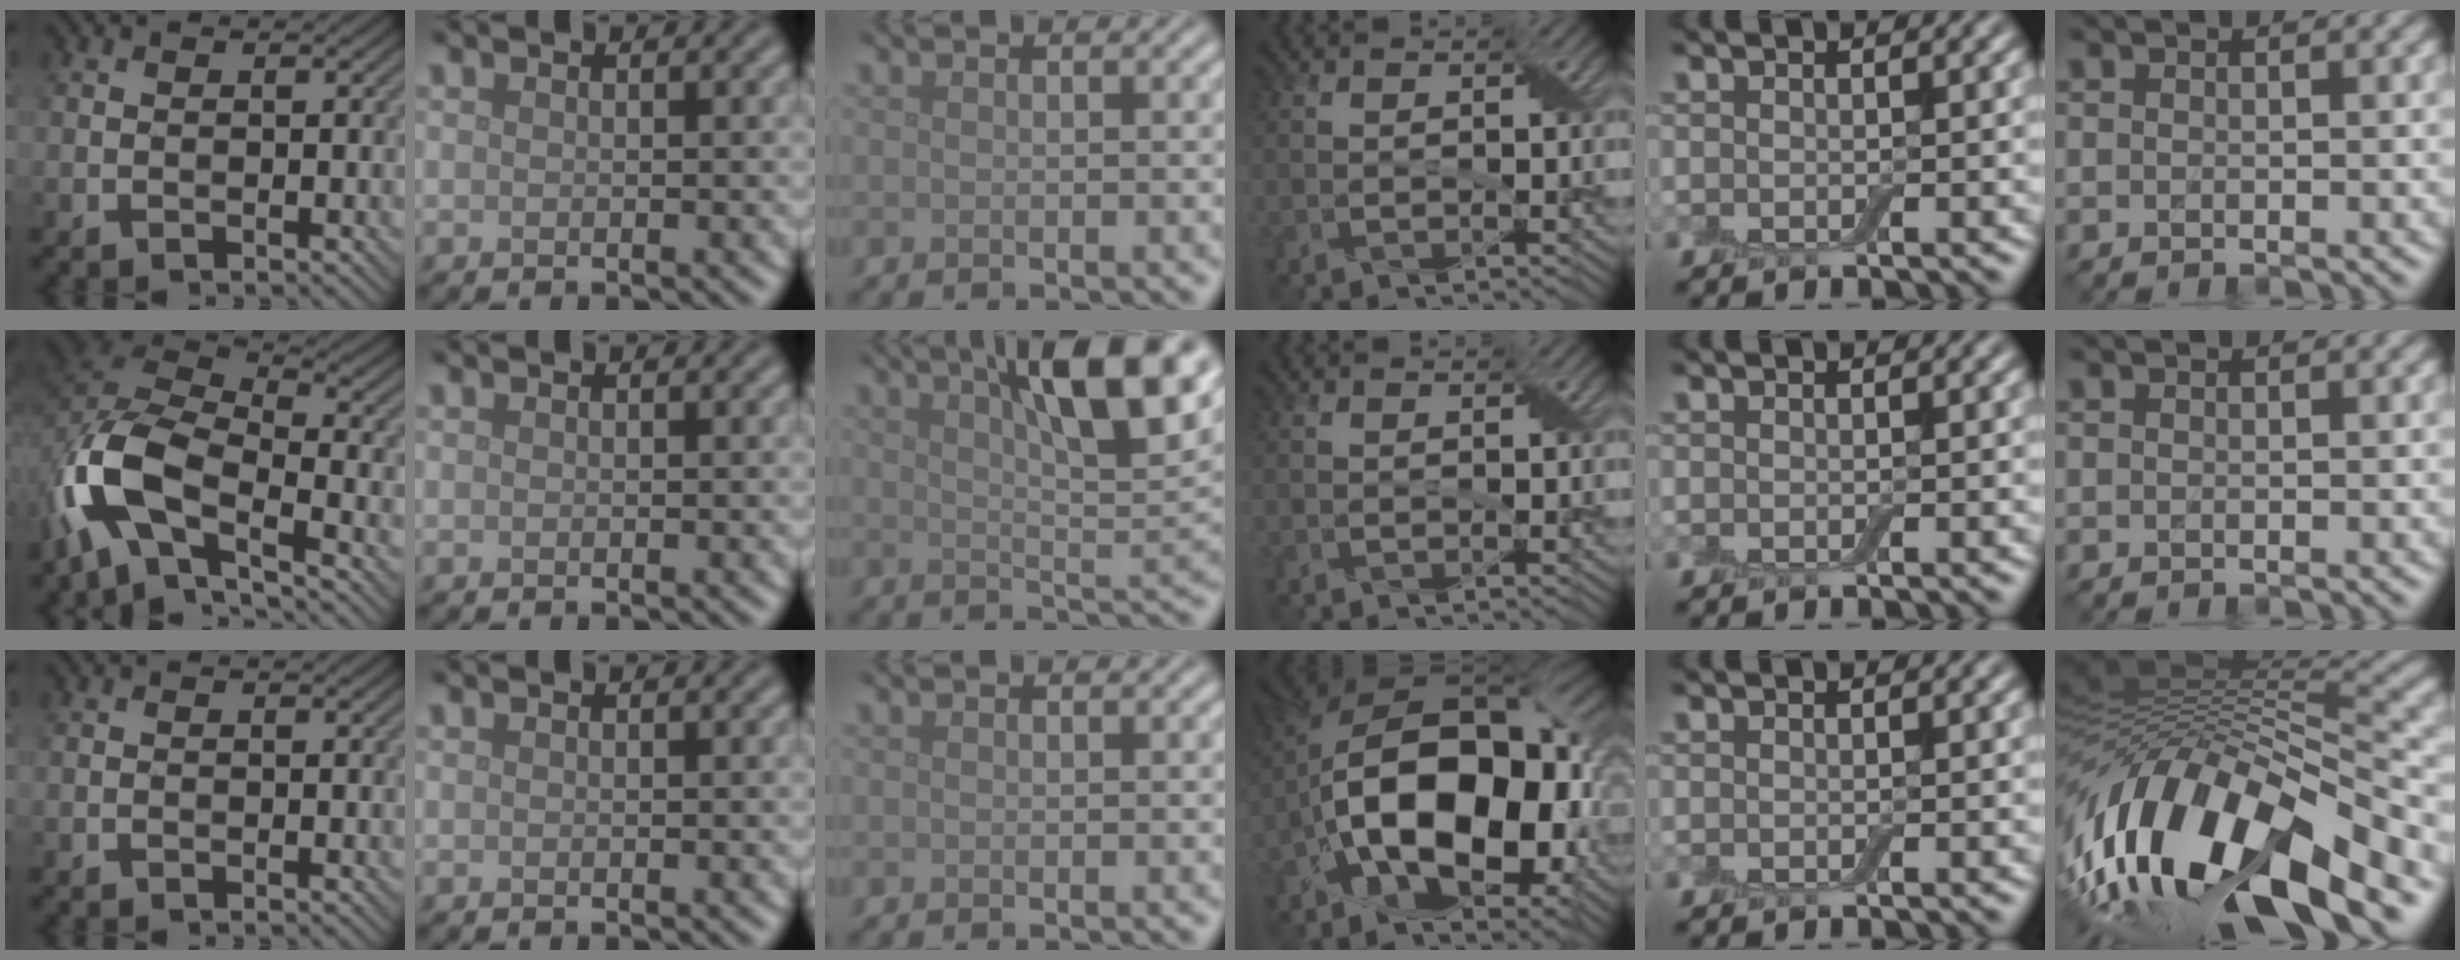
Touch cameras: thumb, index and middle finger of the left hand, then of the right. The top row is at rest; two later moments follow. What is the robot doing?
{"motion": "extract", "object": "airpods case & airpods"}